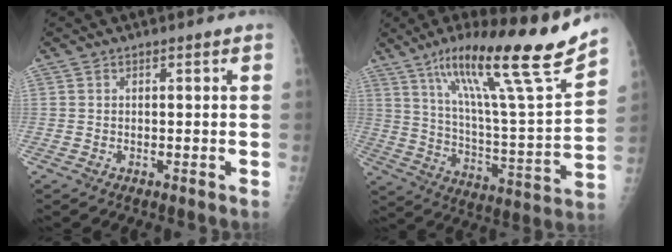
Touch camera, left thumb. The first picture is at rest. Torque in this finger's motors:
{"motor_torque": [1.06, -0.26, 1.42, -1.34, 0.45]}